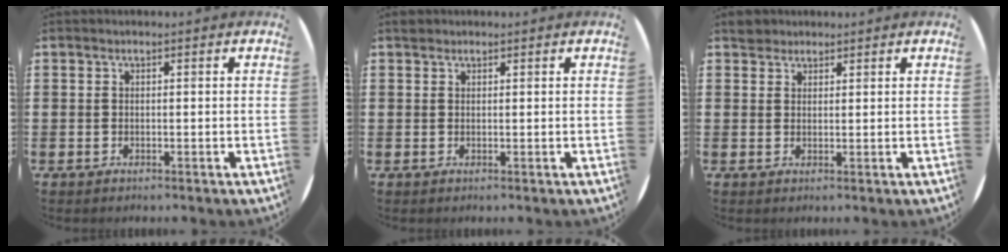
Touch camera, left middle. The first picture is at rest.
{"total": 0.7, "force": [0.6, 0.3, 0.0], "torque": [0.007, -0.001, 0.010]}
{"total": 2.2, "force": [1.9, 1.0, 0.1], "torque": [0.001, 0.001, 0.038]}